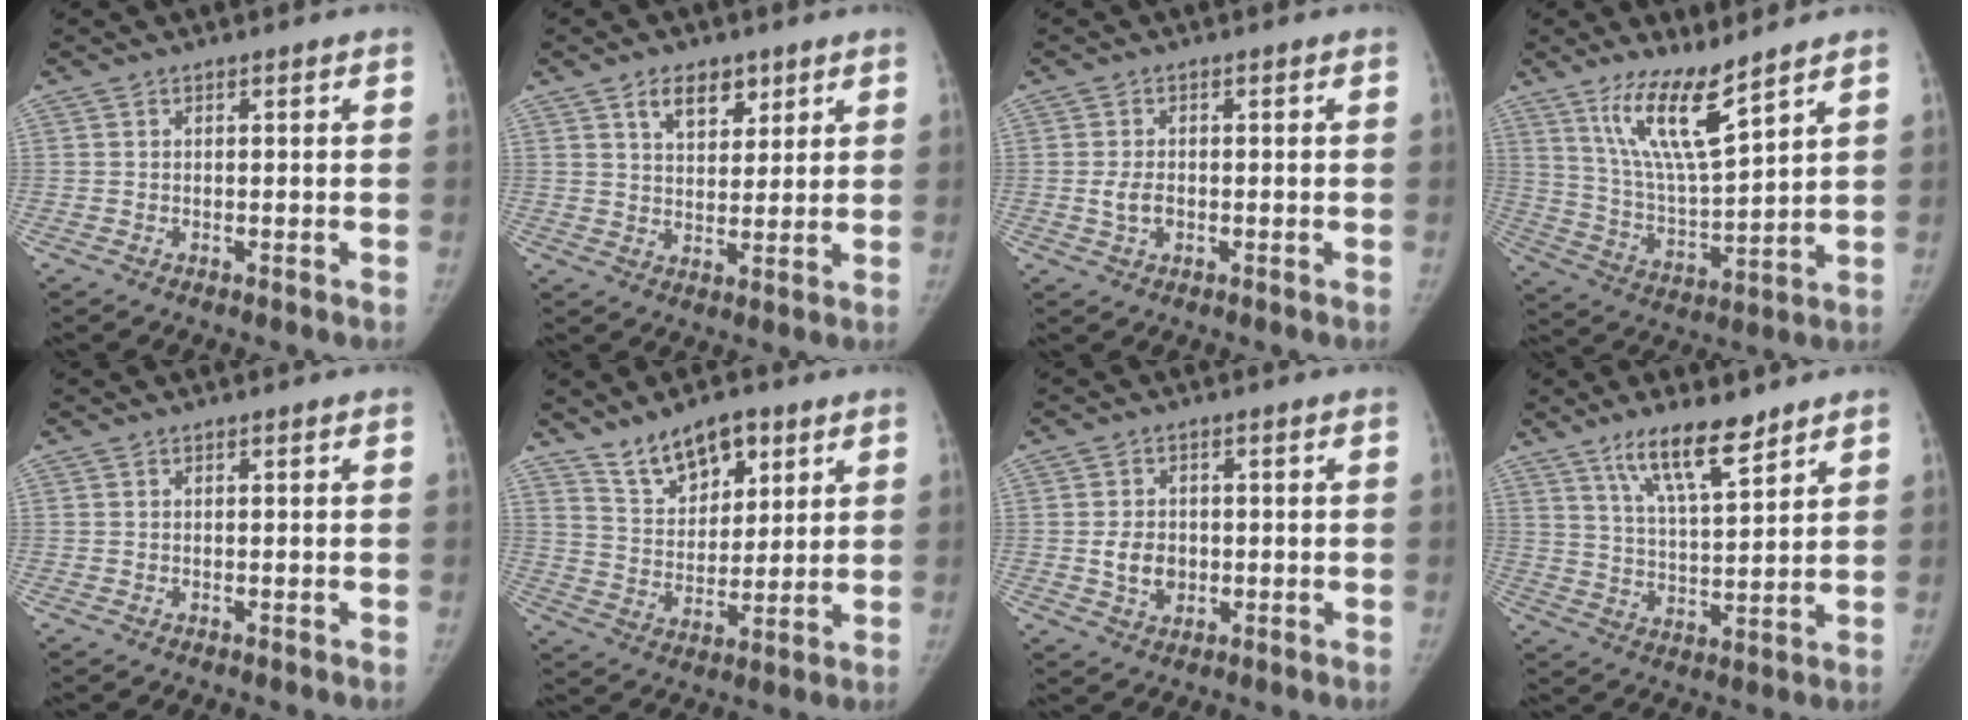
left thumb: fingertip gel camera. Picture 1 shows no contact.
{"total": 6.9, "force": [4.0, 4.1, 3.8], "torque": [-0.034, -0.024, 0.068]}
{"total": 3.0, "force": [-0.5, 2.0, 2.1], "torque": [-0.041, 0.003, -0.008]}
{"total": 13.1, "force": [8.7, 2.4, 9.5], "torque": [-0.166, -0.063, 0.178]}
{"total": 0.0}
{"total": 11.1, "force": [7.2, 5.8, 6.1], "torque": [-0.074, -0.040, 0.134]}
{"total": 5.2, "force": [-0.5, 4.1, 3.1], "torque": [-0.039, 0.000, -0.003]}
{"total": 10.9, "force": [7.6, 2.7, 7.3], "torque": [-0.115, -0.045, 0.141]}